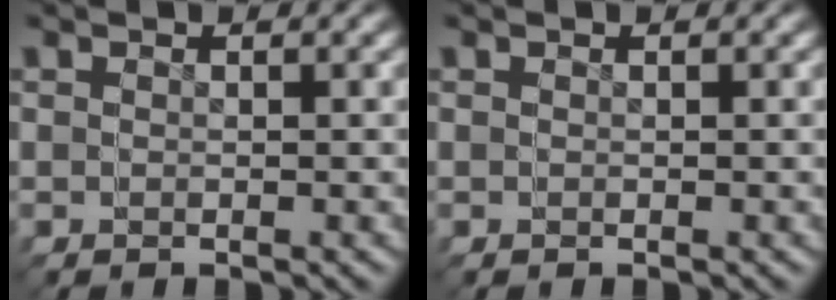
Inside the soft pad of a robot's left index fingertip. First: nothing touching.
{"total": 0.0}